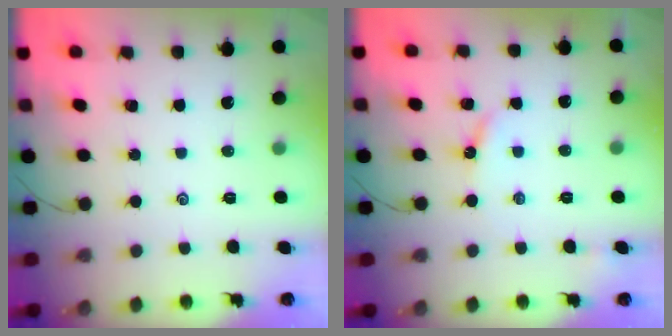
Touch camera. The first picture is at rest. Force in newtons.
{"total": 4.1, "press": 4.1, "slide": 0.4}